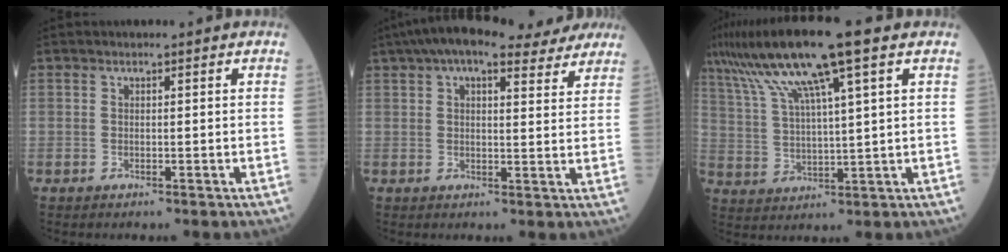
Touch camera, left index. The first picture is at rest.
{"total": 16.9, "force": [13.6, 5.0, 8.8], "torque": [-0.140, 0.051, 0.180]}
{"total": 14.6, "force": [8.7, 0.1, 11.7], "torque": [-0.221, 0.031, 0.154]}